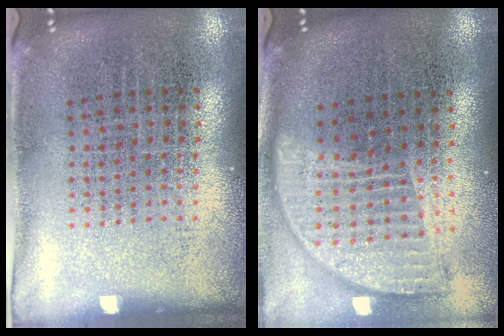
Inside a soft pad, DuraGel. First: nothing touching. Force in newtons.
{"total": 1.9, "press": 1.5, "slide": 1.2}